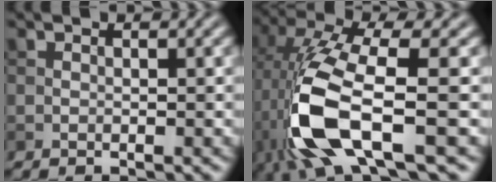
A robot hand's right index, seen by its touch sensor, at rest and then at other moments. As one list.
[{"total": 10.2, "force": [-2.7, 3.2, 9.3], "torque": [-0.210, -0.004, -0.054]}]